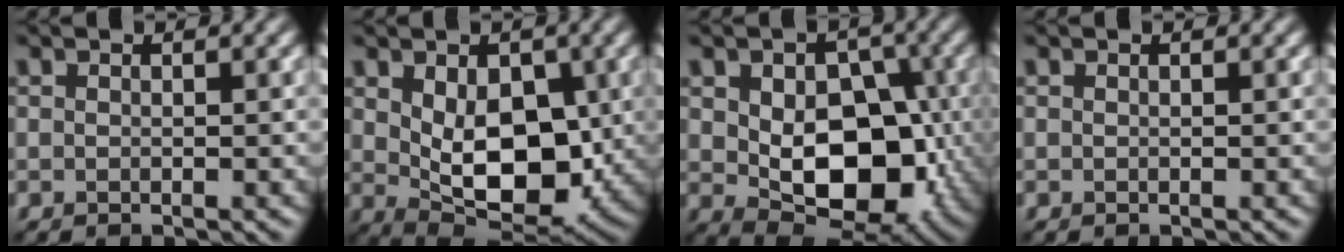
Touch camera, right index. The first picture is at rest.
{"total": 8.3, "force": [0.5, 5.0, 6.7], "torque": [-0.109, -0.010, 0.014]}
{"total": 9.9, "force": [-0.6, 6.3, 7.5], "torque": [-0.107, -0.003, -0.008]}
{"total": 0.0}